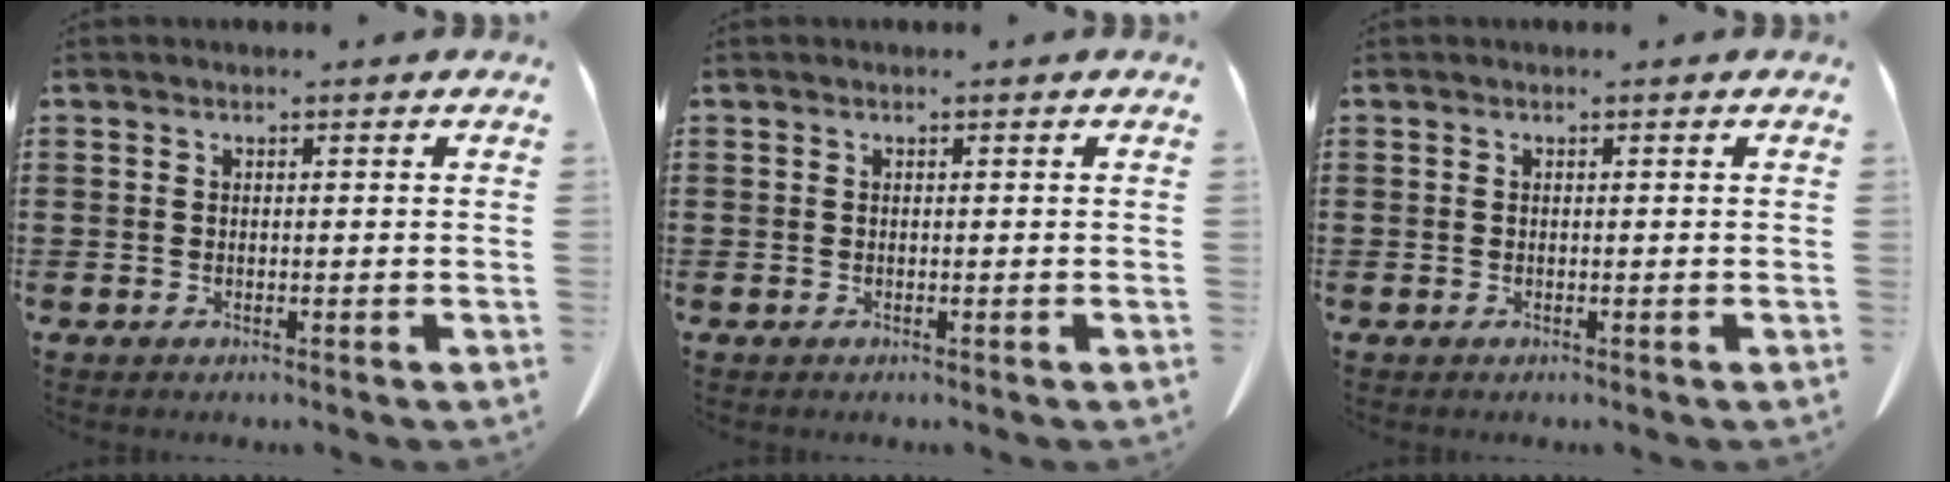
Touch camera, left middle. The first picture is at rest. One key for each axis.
{"total": 0.0}
{"total": 0.0}